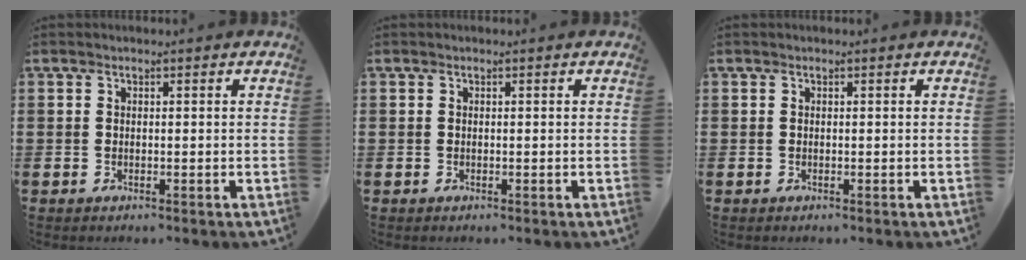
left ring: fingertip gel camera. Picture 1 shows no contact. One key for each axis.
{"total": 0.0}
{"total": 0.0}